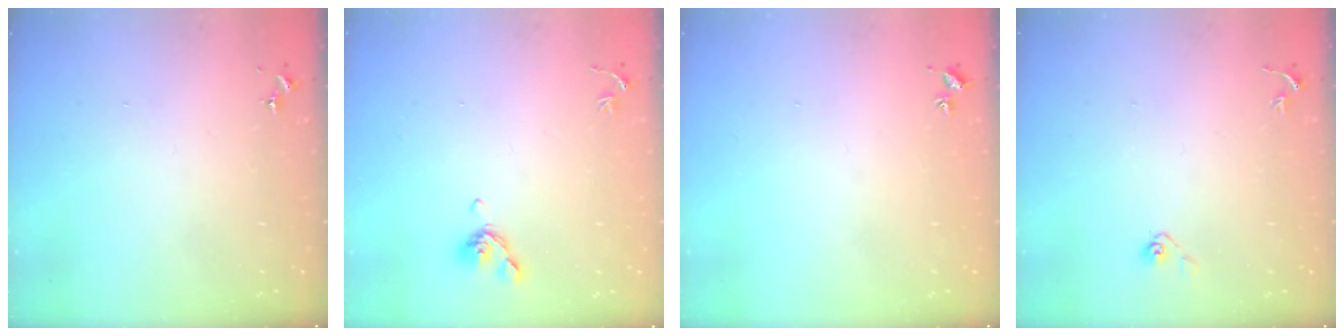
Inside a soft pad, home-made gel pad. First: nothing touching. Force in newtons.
{"total": 6.9, "press": 6.8, "slide": 1.5}
{"total": 2.1, "press": 2.1, "slide": 0.2}
{"total": 3.8, "press": 3.2, "slide": 2.0}